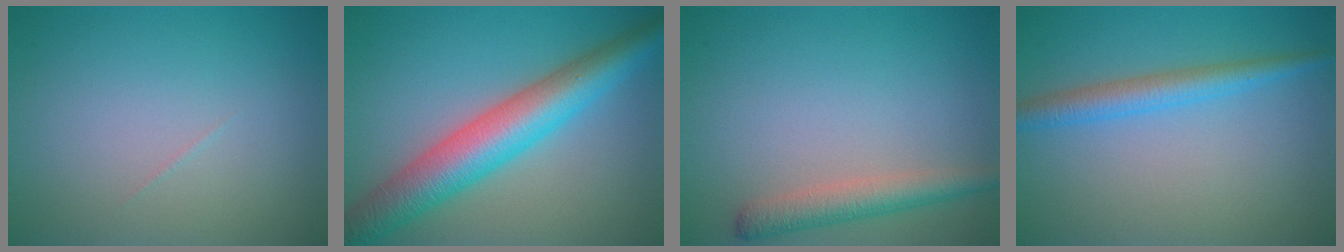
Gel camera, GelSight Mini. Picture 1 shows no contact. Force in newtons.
{"total": 7.8, "press": 7.8, "slide": 0.2}
{"total": 3.0, "press": 3.0, "slide": 0.2}
{"total": 3.0, "press": 3.0, "slide": 0.1}